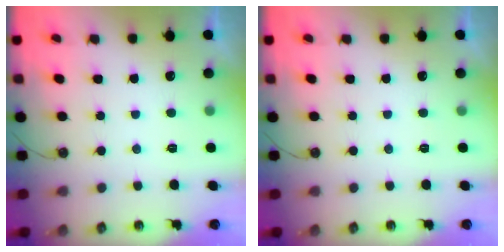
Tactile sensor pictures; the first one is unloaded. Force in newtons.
{"total": 0.0}